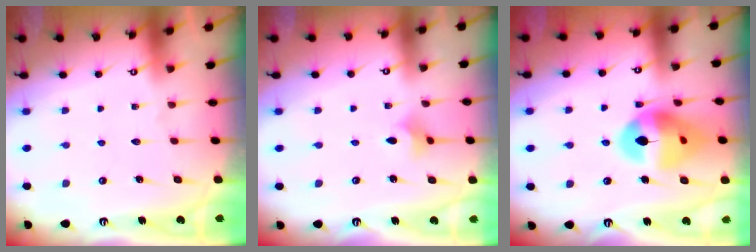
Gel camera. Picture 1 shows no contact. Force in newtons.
{"total": 3.1, "press": 3.1, "slide": 0.7}
{"total": 15.9, "press": 15.8, "slide": 2.1}